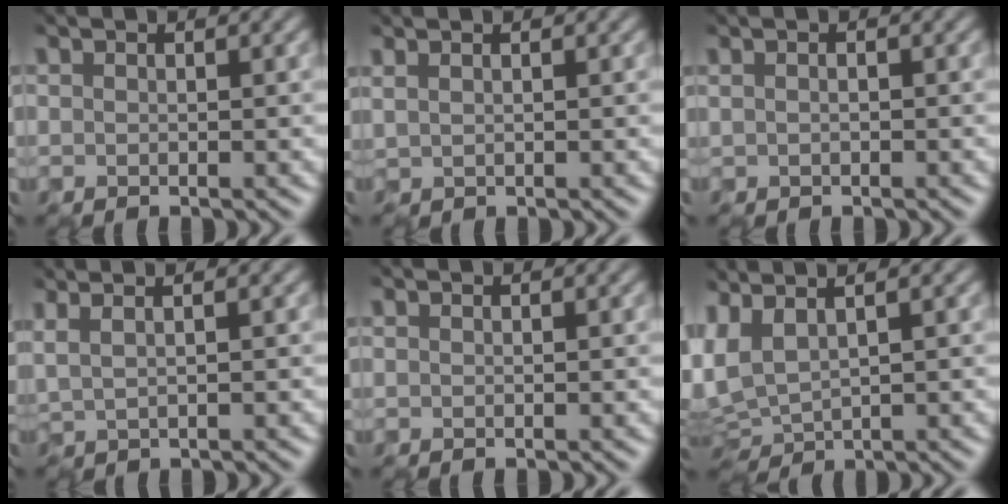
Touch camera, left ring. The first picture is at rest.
{"total": 1.5, "force": [1.1, 0.8, 0.7], "torque": [-0.008, 0.011, 0.004]}
{"total": 1.0, "force": [0.5, 0.6, 0.6], "torque": [-0.012, 0.010, -0.005]}
{"total": 4.1, "force": [2.4, 2.0, 2.6], "torque": [-0.029, 0.034, 0.015]}
{"total": 0.0}
{"total": 2.4, "force": [1.4, 1.0, 1.7], "torque": [-0.054, 0.013, 0.031]}